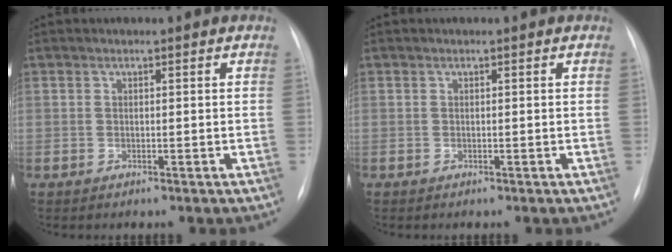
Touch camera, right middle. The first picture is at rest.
{"total": 0.0}